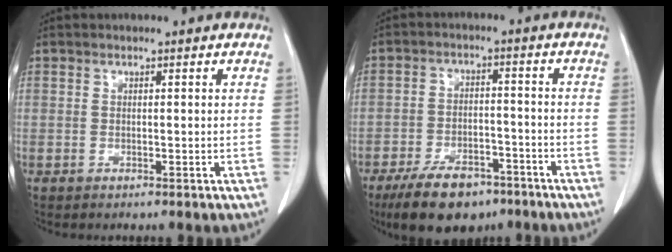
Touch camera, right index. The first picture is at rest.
{"total": 10.8, "force": [-7.9, 4.7, 5.7], "torque": [-0.096, -0.007, -0.130]}